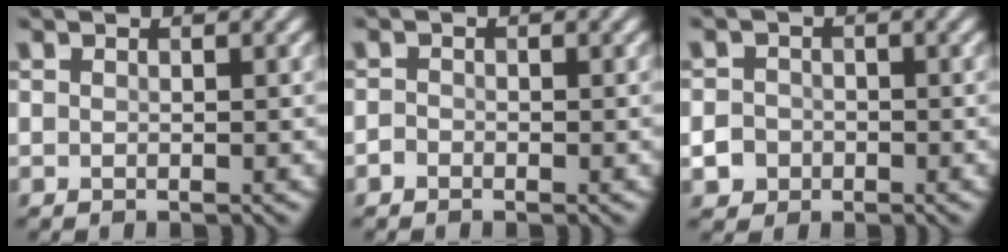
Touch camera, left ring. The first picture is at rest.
{"total": 1.2, "force": [-1.1, 0.3, 0.0], "torque": [0.002, 0.005, -0.015]}
{"total": 2.4, "force": [-1.4, 1.9, 0.3], "torque": [0.006, 0.006, -0.019]}